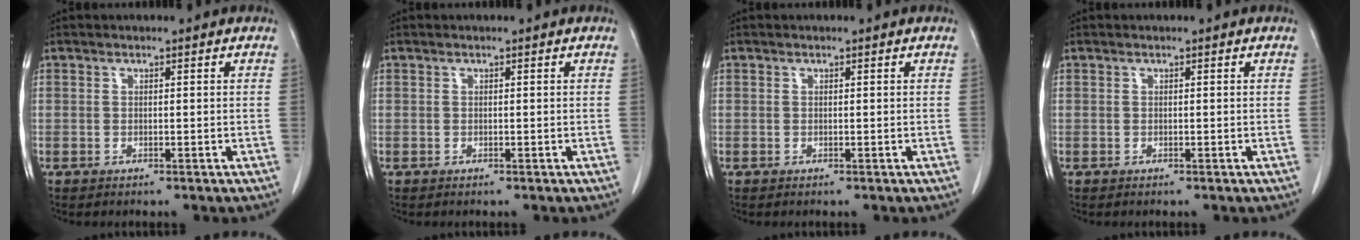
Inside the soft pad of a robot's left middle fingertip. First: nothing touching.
{"total": 0.0}
{"total": 0.0}
{"total": 0.0}